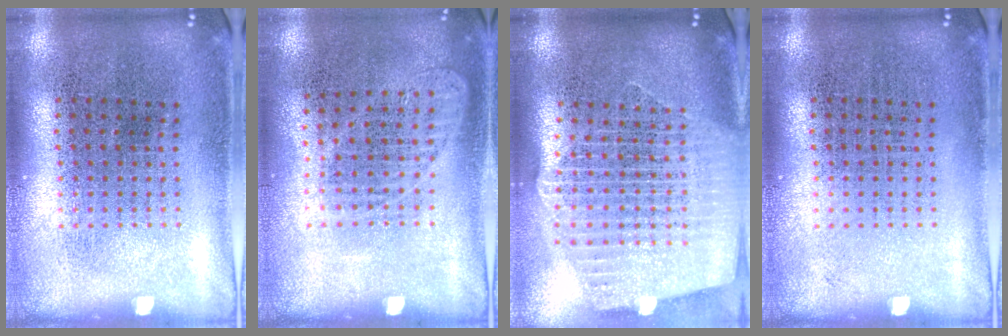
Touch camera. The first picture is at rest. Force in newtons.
{"total": 1.0, "press": 0.9, "slide": 0.4}
{"total": 2.7, "press": 2.3, "slide": 1.4}
{"total": 0.0}